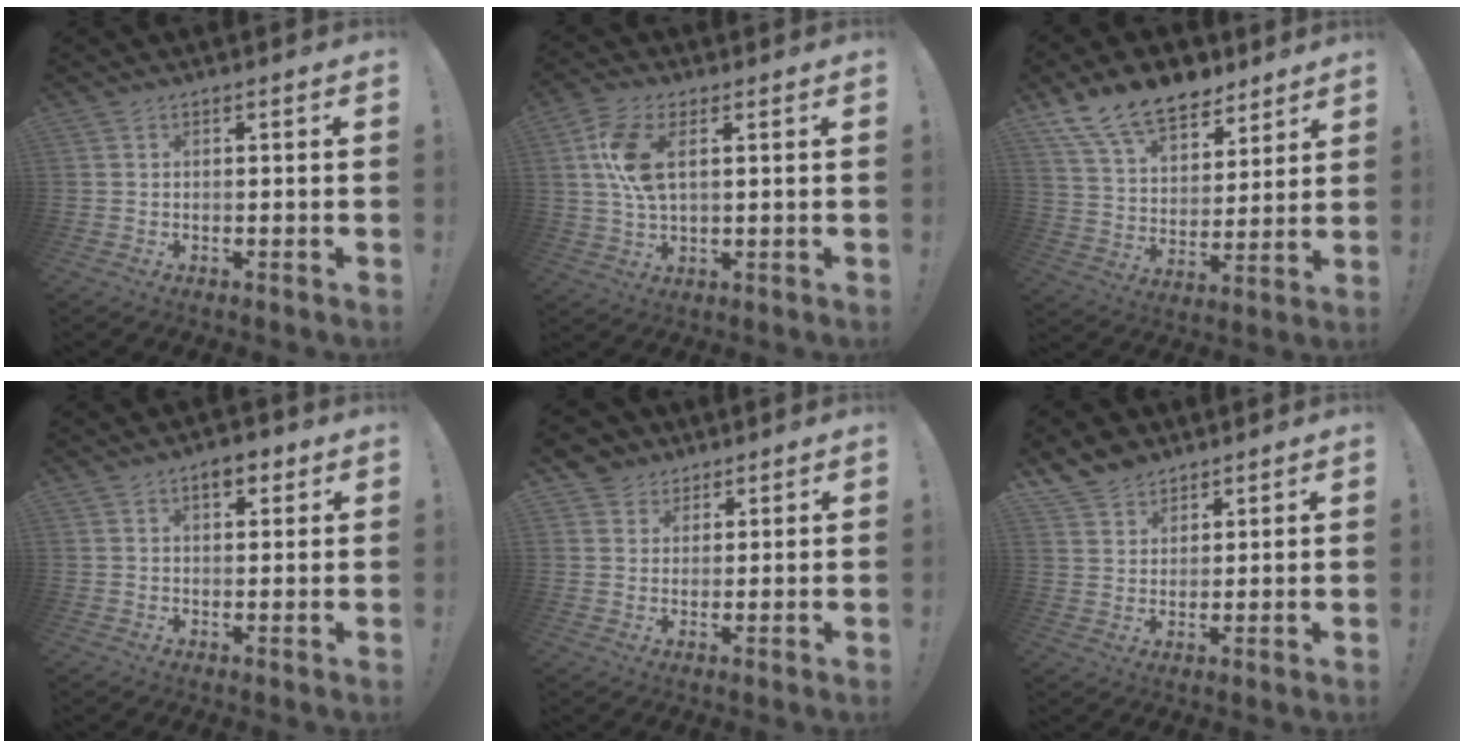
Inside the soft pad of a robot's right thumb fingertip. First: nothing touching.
{"total": 10.5, "force": [2.7, 5.3, 8.6], "torque": [-0.175, -0.007, 0.047]}
{"total": 15.8, "force": [11.7, 8.5, 6.5], "torque": [-0.125, -0.076, 0.219]}
{"total": 4.4, "force": [2.5, 2.4, 2.7], "torque": [-0.021, -0.012, 0.039]}
{"total": 5.1, "force": [3.1, 4.0, 0.3], "torque": [-0.006, -0.020, 0.061]}
{"total": 7.4, "force": [6.0, 4.2, 1.1], "torque": [-0.027, -0.039, 0.120]}